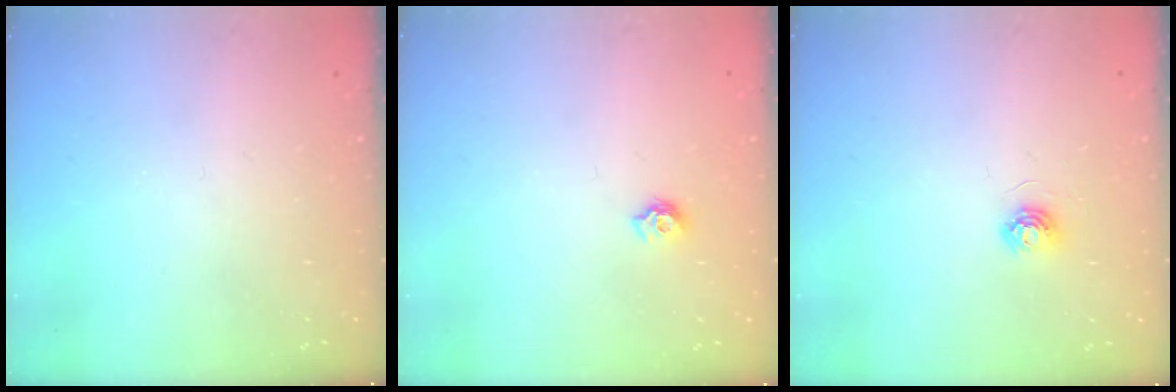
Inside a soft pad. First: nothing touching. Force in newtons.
{"total": 5.6, "press": 5.6, "slide": 0.7}
{"total": 4.0, "press": 4.0, "slide": 0.4}